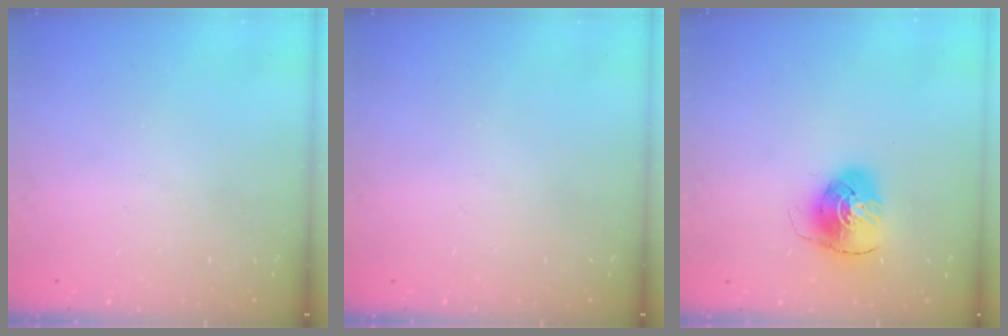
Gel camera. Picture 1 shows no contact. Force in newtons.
{"total": 0.0}
{"total": 7.9, "press": 7.9, "slide": 0.7}